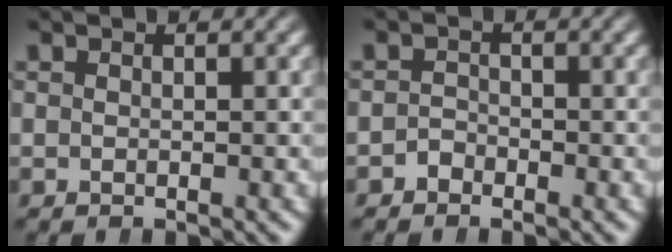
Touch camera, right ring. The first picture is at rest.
{"total": 1.3, "force": [-1.1, 0.6, -0.2], "torque": [-0.004, -0.010, -0.020]}